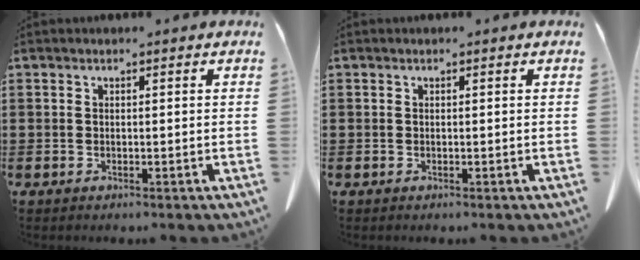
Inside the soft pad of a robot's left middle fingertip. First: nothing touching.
{"total": 0.0}